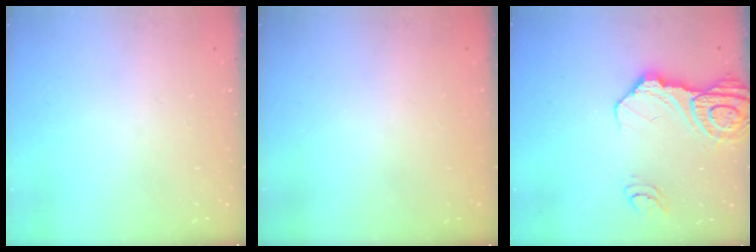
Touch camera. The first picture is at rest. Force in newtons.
{"total": 0.0}
{"total": 16.5, "press": 16.4, "slide": 1.7}